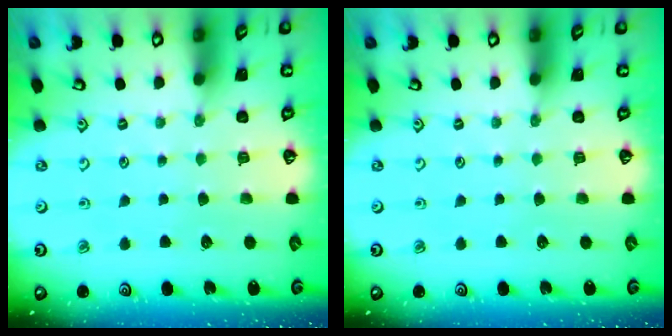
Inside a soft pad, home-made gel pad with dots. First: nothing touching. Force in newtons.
{"total": 0.0}